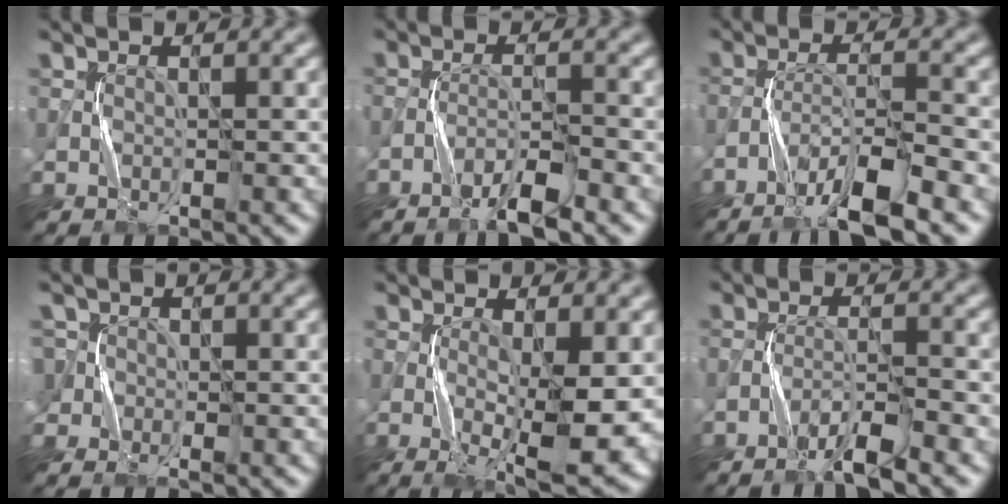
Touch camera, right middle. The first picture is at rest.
{"total": 3.7, "force": [-2.6, 0.3, 2.5], "torque": [-0.048, 0.006, -0.055]}
{"total": 6.1, "force": [-4.2, 0.8, 4.3], "torque": [-0.073, 0.004, -0.079]}
{"total": 3.2, "force": [0.1, 2.9, 1.2], "torque": [-0.016, 0.010, -0.015]}
{"total": 7.7, "force": [-1.3, 1.8, 7.3], "torque": [-0.126, -0.020, -0.013]}
{"total": 3.4, "force": [-2.5, 0.1, 2.3], "torque": [-0.040, 0.007, -0.056]}